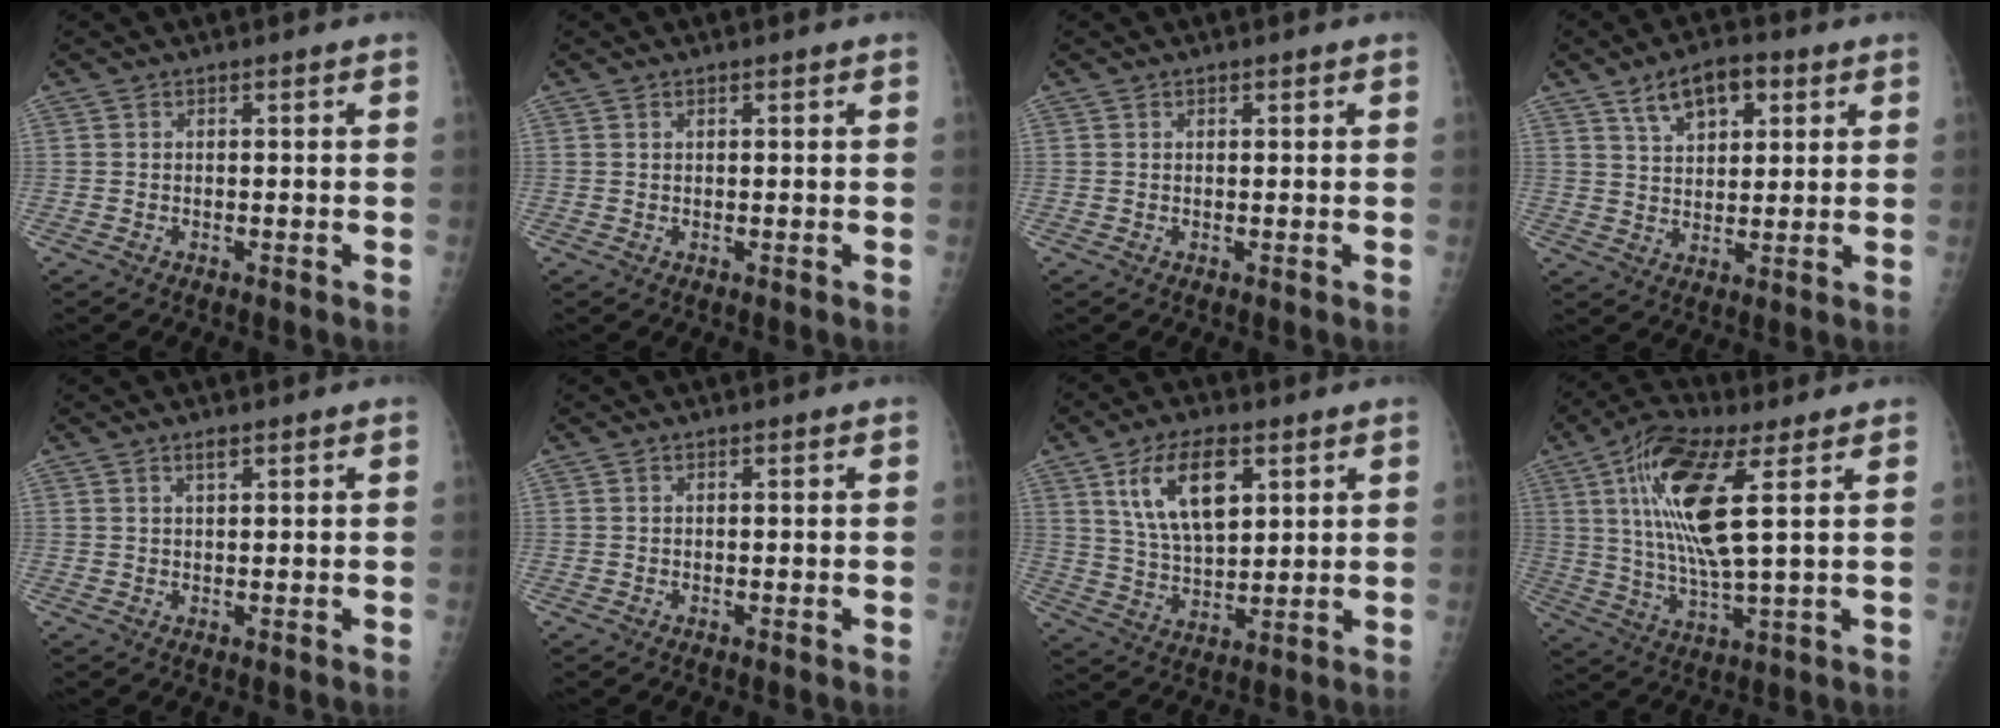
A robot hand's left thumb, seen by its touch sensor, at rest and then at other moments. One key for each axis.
{"total": 0.5, "fx": 0.4, "fy": 0.2, "fz": 0.3, "tx": -0.004, "ty": -0.002, "tz": 0.006}
{"total": 0.6, "fx": 0.4, "fy": 0.3, "fz": 0.4, "tx": -0.003, "ty": -0.001, "tz": 0.005}
{"total": 9.4, "fx": 4.8, "fy": 5.0, "fz": 6.3, "tx": -0.080, "ty": -0.012, "tz": 0.080}
{"total": 1.6, "fx": 1.1, "fy": 0.6, "fz": 1.1, "tx": -0.014, "ty": -0.006, "tz": 0.018}
{"total": 0.0}
{"total": 13.2, "fx": 5.5, "fy": 6.6, "fz": 10.0, "tx": -0.161, "ty": -0.020, "tz": 0.109}
{"total": 15.9, "fx": 5.0, "fy": 4.0, "fz": 14.5, "tx": -0.301, "ty": -0.013, "tz": 0.089}